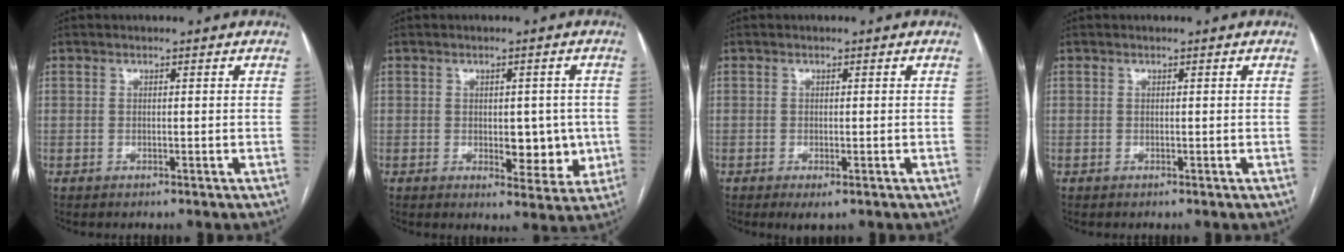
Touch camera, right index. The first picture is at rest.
{"total": 7.0, "force": [-0.6, 3.8, 5.9], "torque": [-0.060, 0.003, 0.003]}
{"total": 1.9, "force": [-1.0, 0.5, 1.5], "torque": [-0.021, -0.004, -0.012]}
{"total": 0.0}